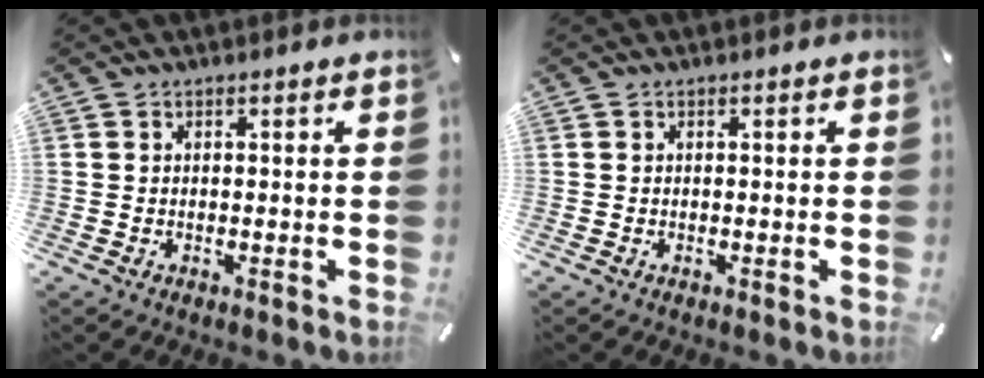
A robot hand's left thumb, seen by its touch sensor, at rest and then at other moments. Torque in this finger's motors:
{"motor_torque": [-0.01, 0.00, -0.07, 0.07, 0.00]}